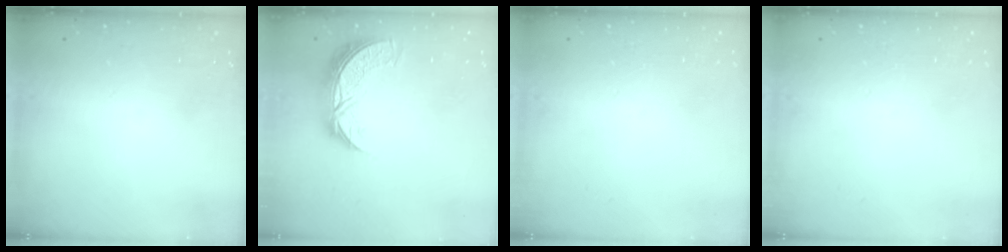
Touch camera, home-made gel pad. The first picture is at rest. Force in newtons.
{"total": 9.2, "press": 9.2, "slide": 0.6}
{"total": 0.0}
{"total": 0.0}